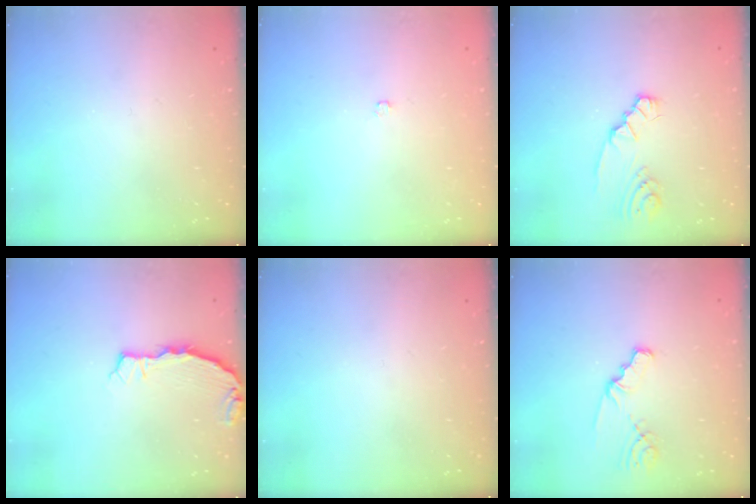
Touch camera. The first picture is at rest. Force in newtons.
{"total": 2.0, "press": 2.0, "slide": 0.3}
{"total": 3.3, "press": 3.3, "slide": 0.2}
{"total": 3.8, "press": 3.8, "slide": 0.4}
{"total": 0.0}
{"total": 1.9, "press": 1.9, "slide": 0.3}